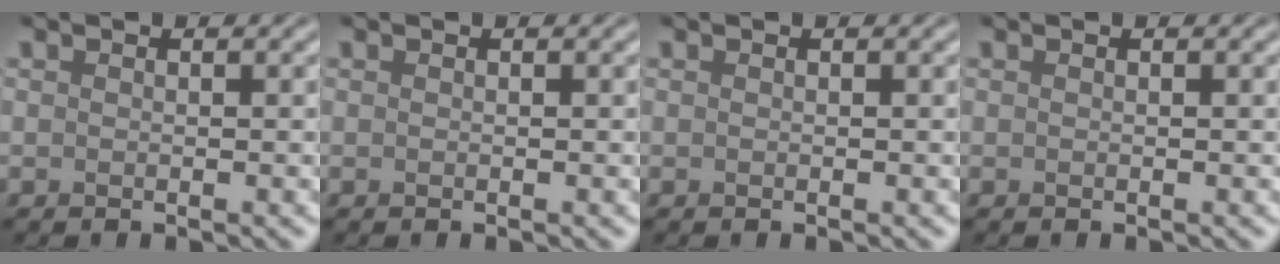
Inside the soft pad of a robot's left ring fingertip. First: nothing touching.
{"total": 0.0}
{"total": 0.0}
{"total": 0.0}